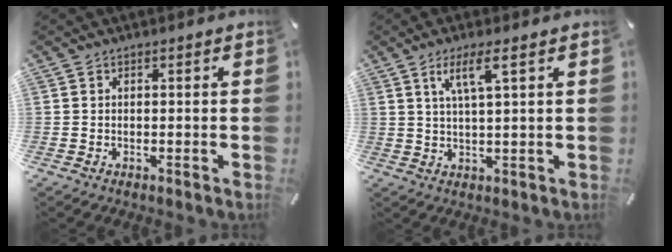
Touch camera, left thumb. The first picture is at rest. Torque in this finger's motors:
{"motor_torque": [1.12, 1.03, 0.77, -0.77, 0.30]}